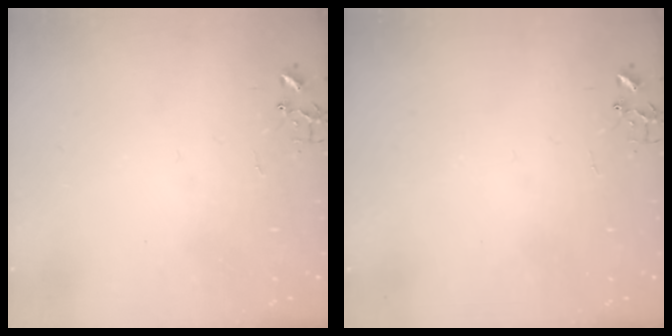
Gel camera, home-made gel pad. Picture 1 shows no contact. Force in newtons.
{"total": 0.0}